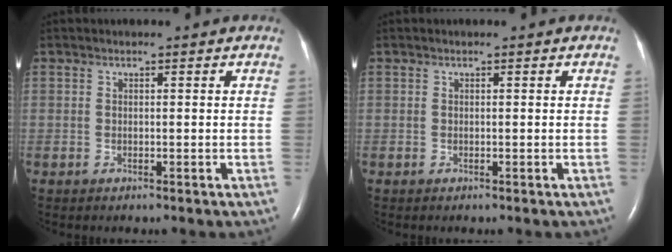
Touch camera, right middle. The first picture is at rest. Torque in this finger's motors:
{"motor_torque": [0.00, 0.00, 0.00, 0.00]}